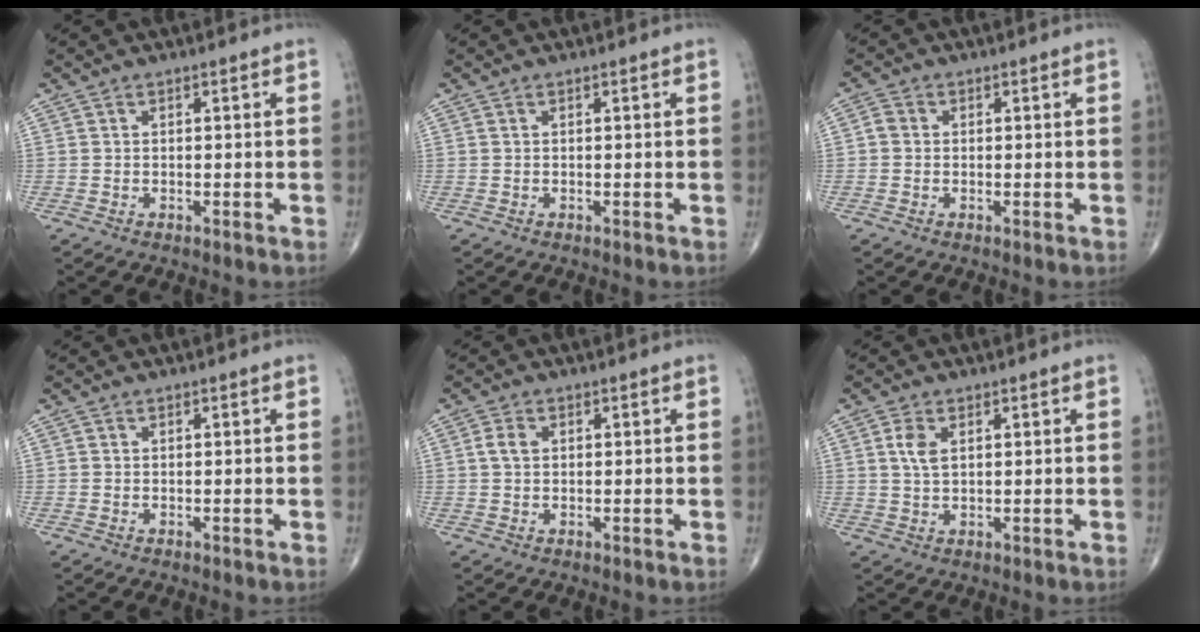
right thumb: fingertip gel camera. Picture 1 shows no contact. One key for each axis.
{"total": 0.0}
{"total": 2.0, "fx": 0.0, "fy": 1.7, "fz": 0.9, "tx": -0.011, "ty": 0.006, "tz": -0.004}
{"total": 0.0}
{"total": 2.7, "fx": 0.6, "fy": 1.9, "fz": 1.9, "tx": -0.038, "ty": 0.006, "tz": 0.010}
{"total": 3.7, "fx": 1.2, "fy": 2.0, "fz": 2.9, "tx": -0.059, "ty": -0.001, "tz": 0.025}